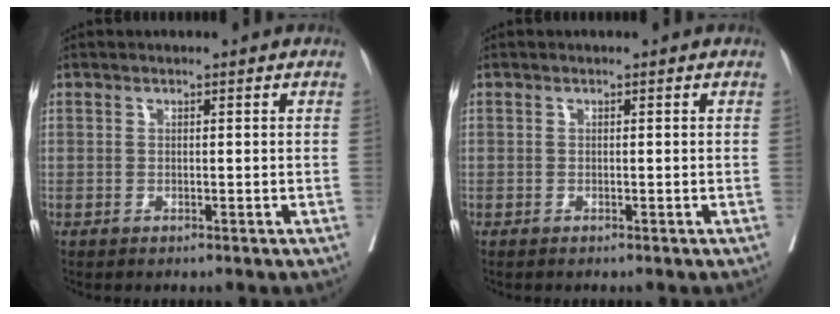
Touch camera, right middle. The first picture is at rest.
{"total": 0.6, "force": [-0.1, 0.6, -0.1], "torque": [0.008, 0.006, -0.006]}